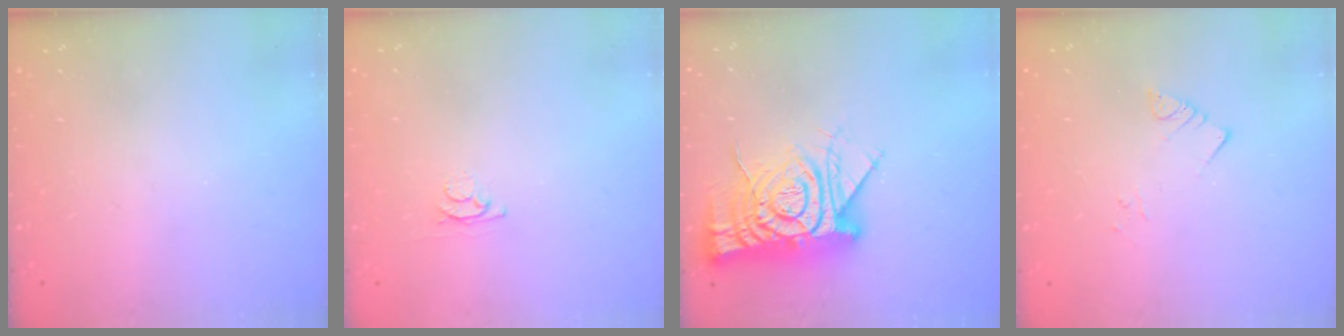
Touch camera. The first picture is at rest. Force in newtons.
{"total": 3.3, "press": 3.3, "slide": 0.5}
{"total": 18.4, "press": 18.3, "slide": 1.8}
{"total": 2.8, "press": 2.8, "slide": 0.2}